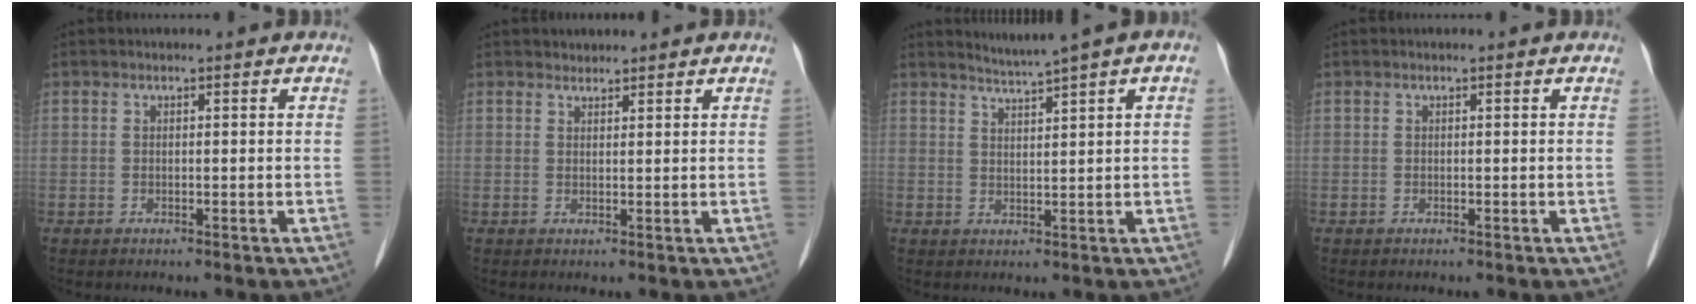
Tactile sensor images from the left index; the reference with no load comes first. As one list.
[{"total": 2.3, "force": [2.2, 0.8, 0.0], "torque": [-0.003, 0.010, 0.038]}, {"total": 3.4, "force": [2.6, -0.5, 2.2], "torque": [-0.035, 0.008, 0.049]}, {"total": 0.0}]